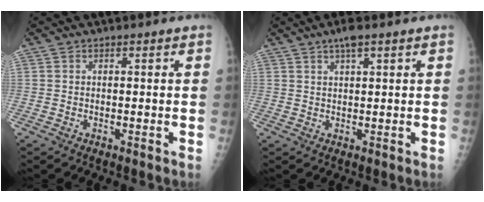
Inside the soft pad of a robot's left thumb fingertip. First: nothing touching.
{"total": 3.3, "force": [2.3, 1.0, 2.2], "torque": [-0.030, -0.003, 0.038]}